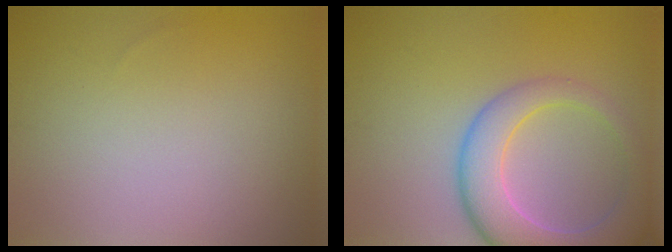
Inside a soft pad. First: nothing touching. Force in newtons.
{"total": 7.8, "press": 7.8, "slide": 0.8}